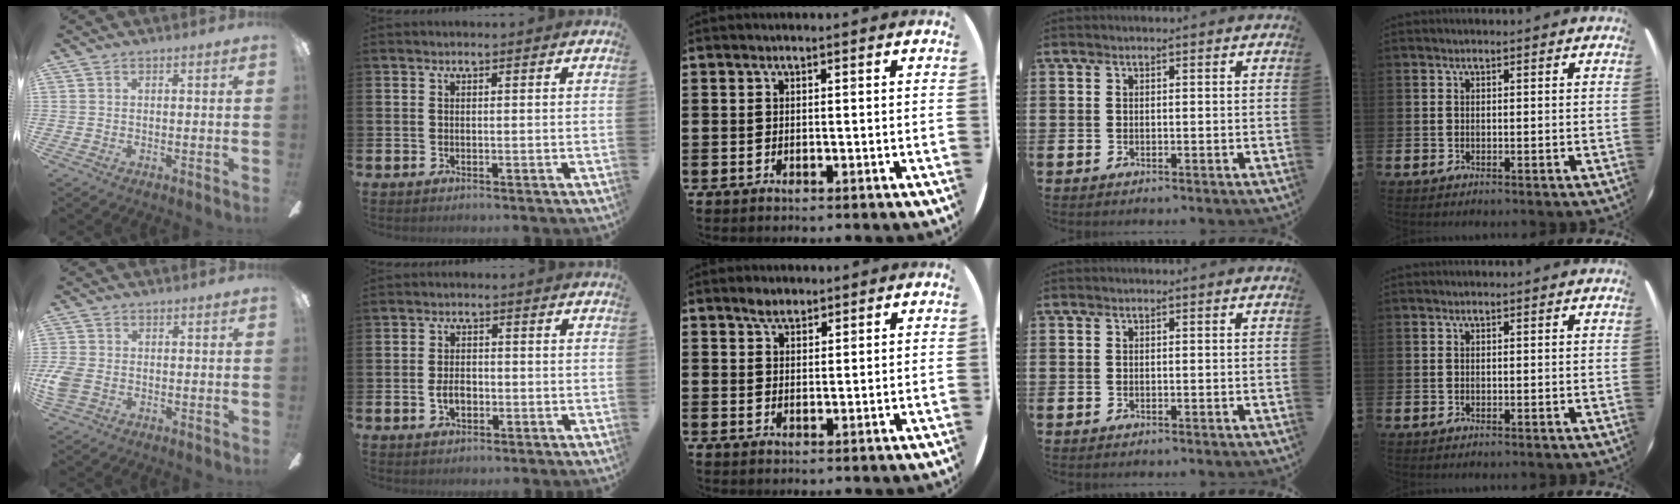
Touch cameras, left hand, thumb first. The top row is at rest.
{"thumb": {"total": 4.8, "force": [-0.9, 3.5, 3.2], "torque": [-0.078, 0.001, -0.018]}, "index": {"total": 2.8, "force": [-0.6, 1.8, 2.0], "torque": [-0.025, -0.002, -0.015]}, "middle": {"total": 2.4, "force": [2.1, 0.9, 0.7], "torque": [-0.016, 0.003, 0.039]}}